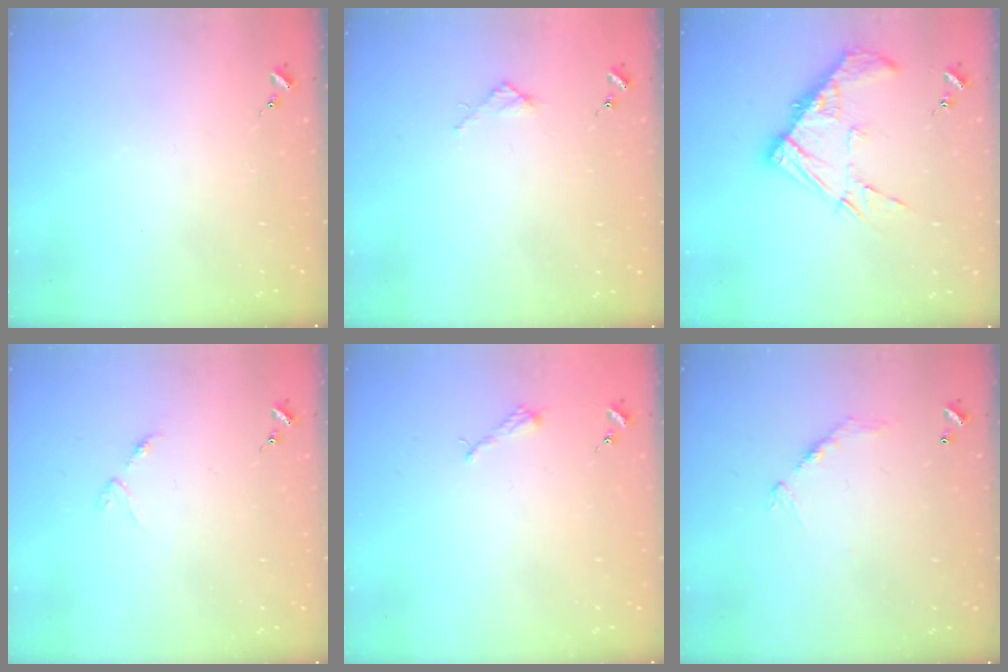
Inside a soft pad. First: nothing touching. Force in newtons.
{"total": 2.7, "press": 2.7, "slide": 0.3}
{"total": 13.3, "press": 13.2, "slide": 1.2}
{"total": 3.1, "press": 3.0, "slide": 0.5}
{"total": 2.2, "press": 2.2, "slide": 0.3}
{"total": 9.1, "press": 9.1, "slide": 0.8}